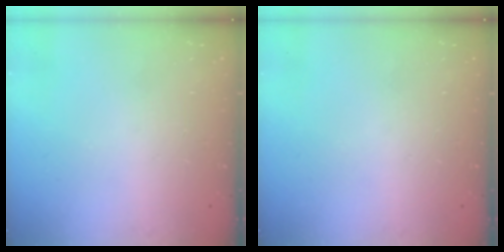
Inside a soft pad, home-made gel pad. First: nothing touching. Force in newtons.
{"total": 0.0}